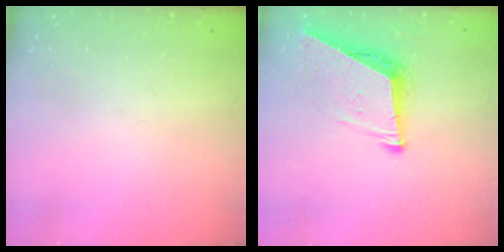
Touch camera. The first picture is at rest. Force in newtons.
{"total": 9.0, "press": 8.6, "slide": 2.6}